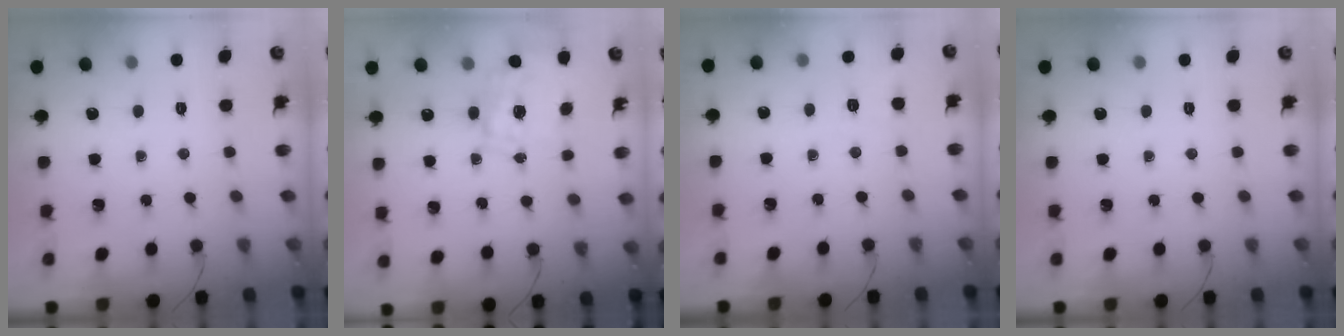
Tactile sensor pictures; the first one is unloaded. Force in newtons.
{"total": 1.6, "press": 1.4, "slide": 0.7}
{"total": 2.2, "press": 0.2, "slide": 2.2}
{"total": 0.0}